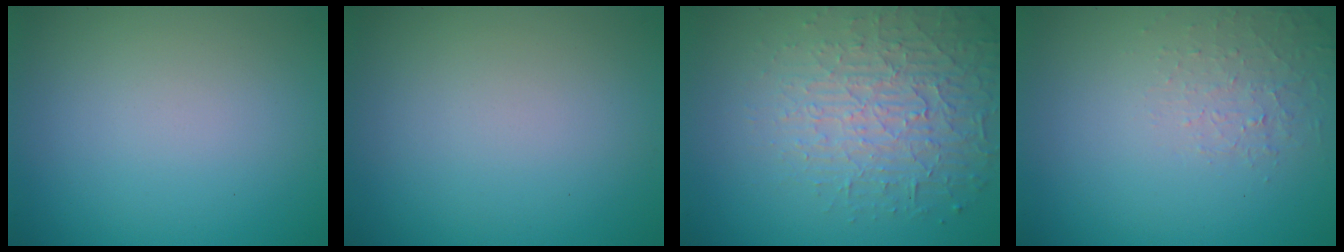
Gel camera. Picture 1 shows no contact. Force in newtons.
{"total": 0.0}
{"total": 4.6, "press": 4.0, "slide": 2.3}
{"total": 1.3, "press": 0.4, "slide": 1.2}